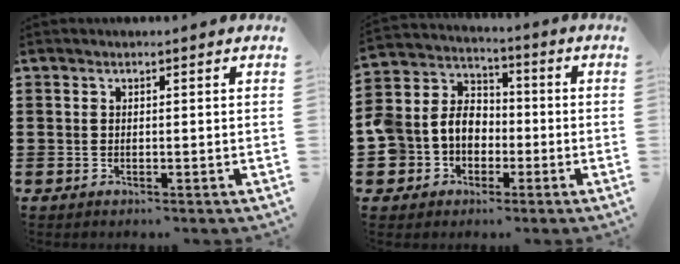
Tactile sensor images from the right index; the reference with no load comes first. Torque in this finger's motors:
{"motor_torque": [1.29, -0.68, 0.55, 0.11]}